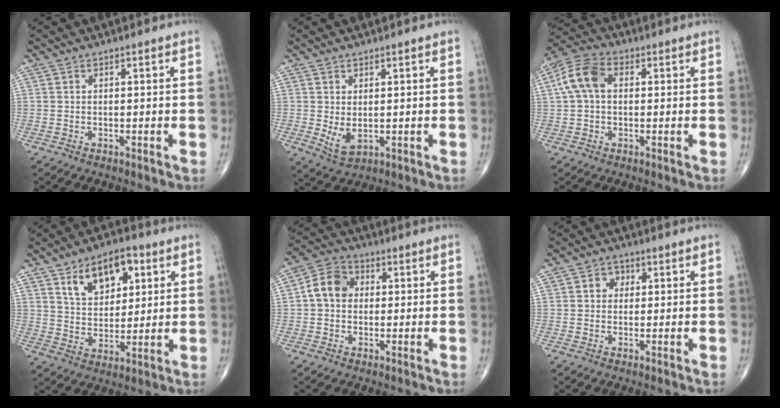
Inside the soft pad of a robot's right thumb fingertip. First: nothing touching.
{"total": 4.0, "force": [0.0, 2.2, 3.3], "torque": [-0.057, -0.008, 0.014]}
{"total": 8.1, "force": [1.3, 5.3, 6.0], "torque": [-0.126, 0.026, 0.018]}
{"total": 12.0, "force": [5.4, 7.1, 8.0], "torque": [-0.093, -0.016, 0.093]}
{"total": 7.1, "force": [0.5, 5.7, 4.2], "torque": [-0.066, 0.020, -0.002]}
{"total": 2.9, "force": [0.7, 2.5, 1.3], "torque": [0.000, 0.003, 0.004]}